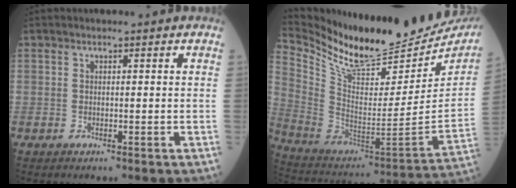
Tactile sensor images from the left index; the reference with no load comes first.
{"total": 25.3, "force": [23.0, 4.2, 9.8], "torque": [-0.184, -0.082, 0.356]}